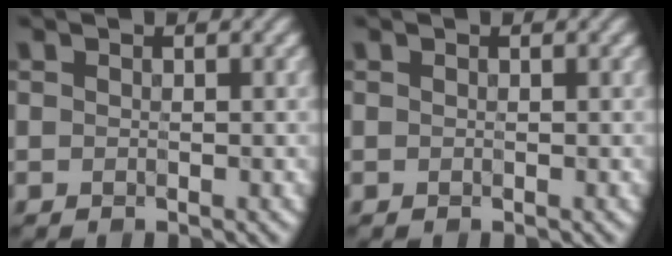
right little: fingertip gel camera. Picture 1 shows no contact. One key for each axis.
{"total": 0.0}